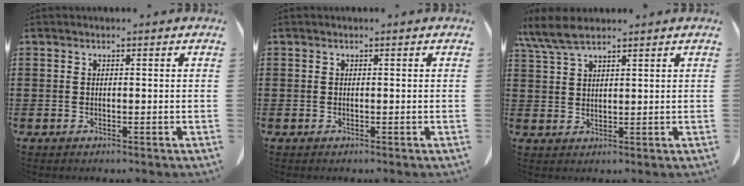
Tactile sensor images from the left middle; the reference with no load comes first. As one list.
[{"total": 0.0}, {"total": 5.7, "force": [4.2, 1.4, 3.5], "torque": [-0.086, -0.006, 0.076]}]